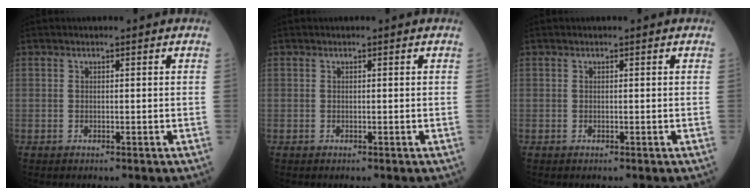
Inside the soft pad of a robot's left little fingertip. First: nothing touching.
{"total": 0.0}
{"total": 0.0}